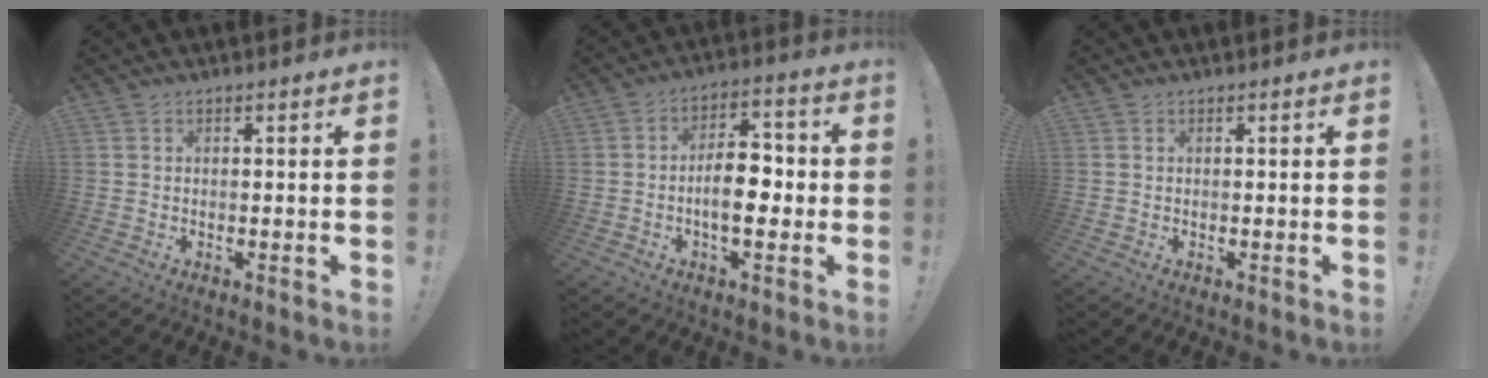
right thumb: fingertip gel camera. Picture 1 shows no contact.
{"total": 11.0, "force": [-2.0, 5.8, 9.2], "torque": [-0.147, 0.018, -0.035]}
{"total": 0.7, "force": [0.2, -0.3, 0.6], "torque": [-0.008, -0.003, 0.003]}